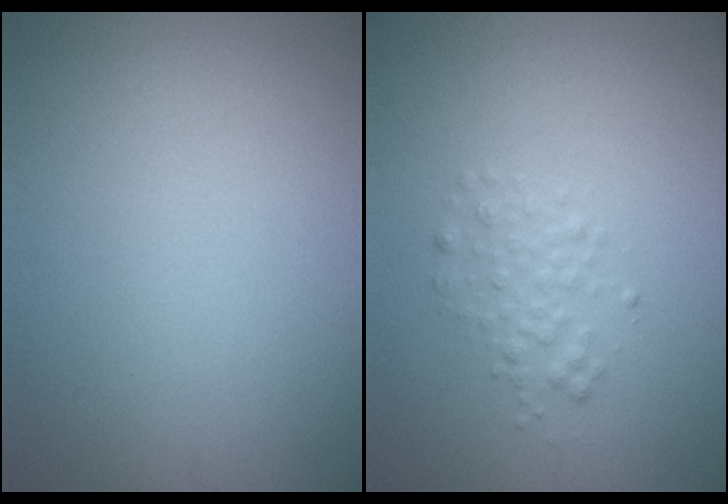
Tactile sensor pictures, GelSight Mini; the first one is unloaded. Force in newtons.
{"total": 1.7, "press": 1.7, "slide": 0.0}